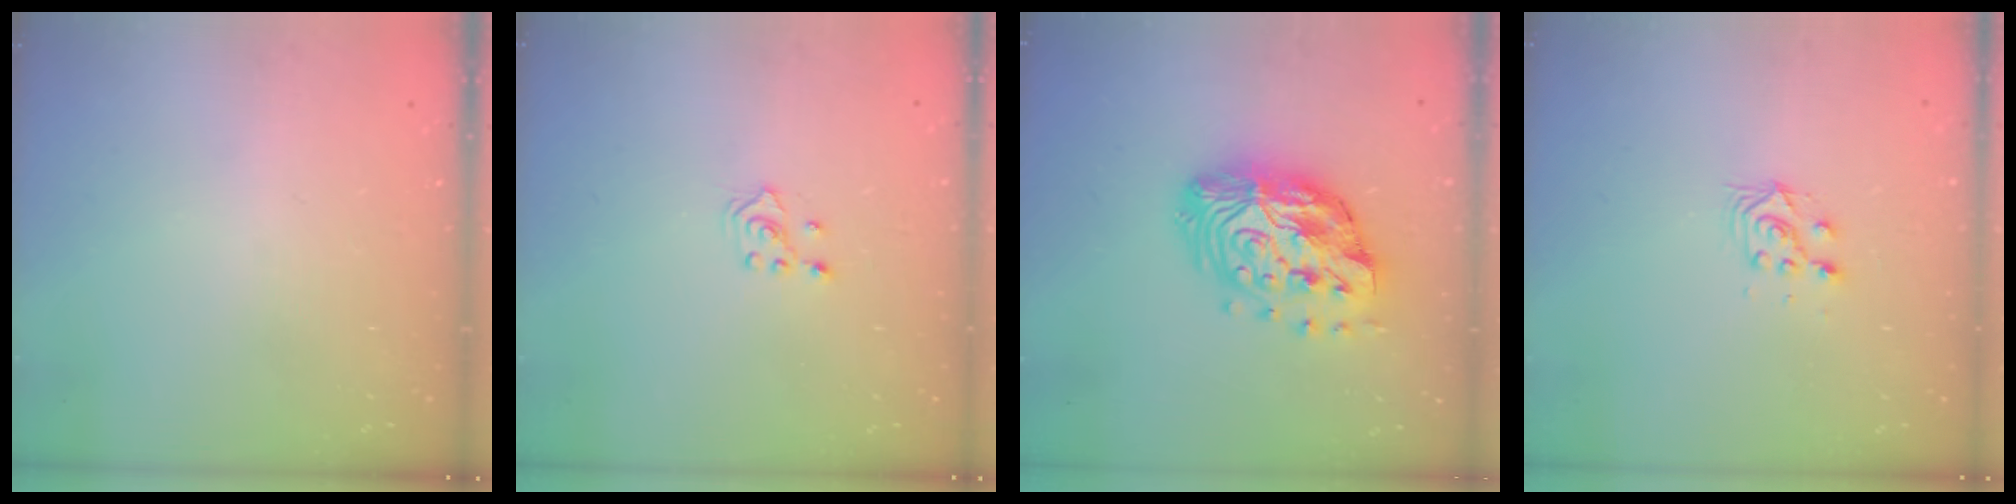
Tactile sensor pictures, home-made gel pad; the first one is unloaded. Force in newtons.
{"total": 3.2, "press": 3.1, "slide": 1.0}
{"total": 18.2, "press": 18.1, "slide": 1.3}
{"total": 7.0, "press": 7.0, "slide": 0.7}